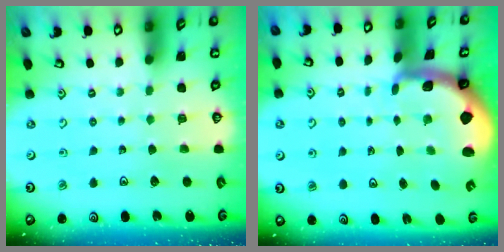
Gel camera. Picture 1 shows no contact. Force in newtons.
{"total": 1.7, "press": 1.6, "slide": 0.4}